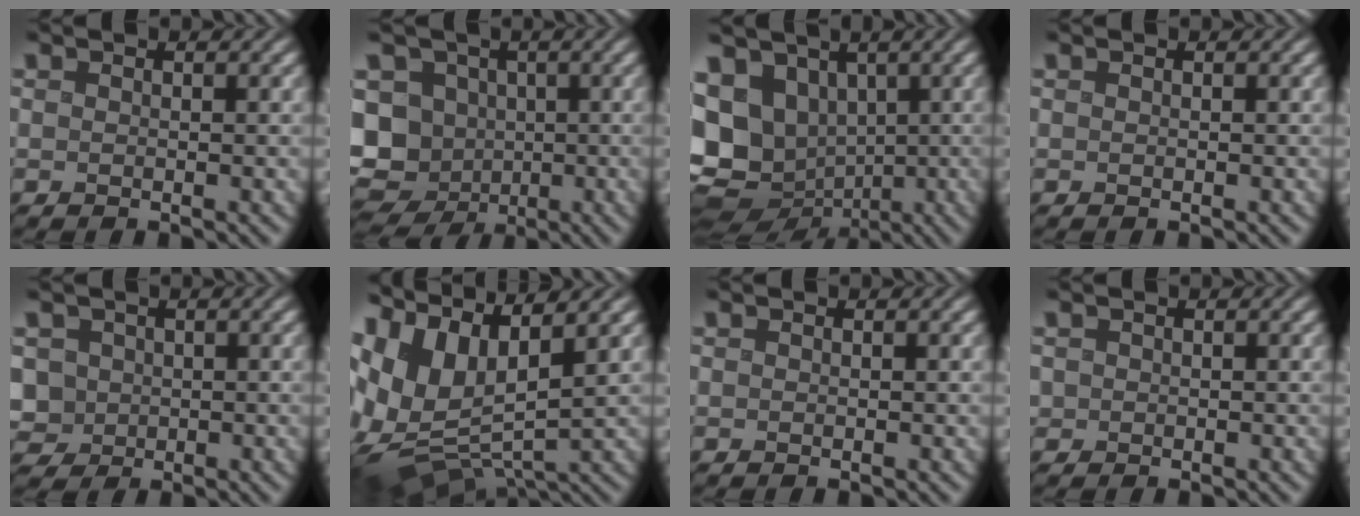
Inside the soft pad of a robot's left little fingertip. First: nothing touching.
{"total": 11.9, "force": [-3.4, 10.2, 5.2], "torque": [-0.086, -0.003, -0.078]}
{"total": 12.5, "force": [-0.2, 10.4, 7.0], "torque": [-0.152, -0.016, -0.008]}
{"total": 0.0}
{"total": 4.5, "force": [-0.2, 4.1, 1.9], "torque": [-0.045, 0.012, -0.022]}
{"total": 10.9, "force": [2.5, 6.1, 8.6], "torque": [-0.191, -0.008, 0.073]}
{"total": 0.0}
{"total": 0.6, "force": [0.0, 0.6, 0.1], "torque": [-0.003, -0.001, 0.000]}